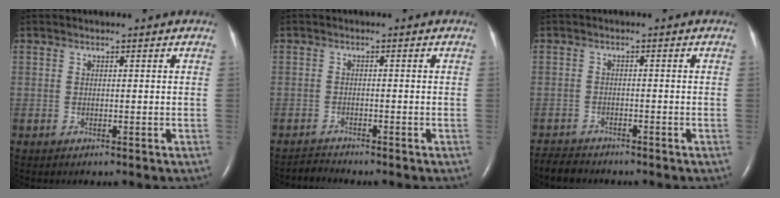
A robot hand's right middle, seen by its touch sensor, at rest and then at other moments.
{"total": 1.7, "force": [-1.5, -0.3, -0.6], "torque": [0.011, -0.013, -0.028]}
{"total": 3.6, "force": [-3.5, 0.9, 0.3], "torque": [-0.010, -0.011, -0.058]}